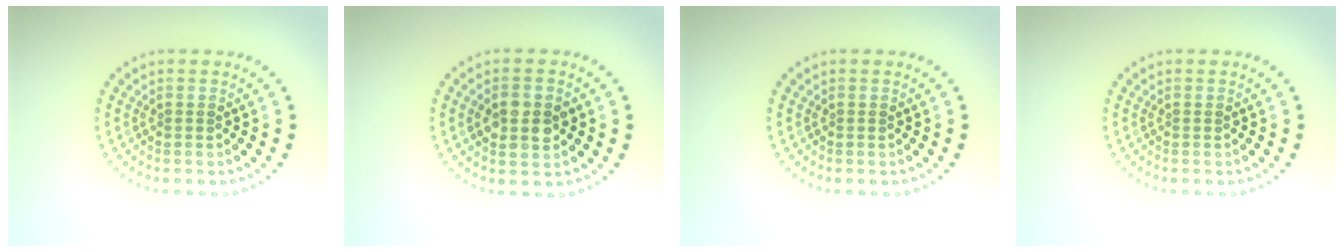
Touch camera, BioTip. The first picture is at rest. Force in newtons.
{"total": 3.8, "press": 3.8, "slide": 0.1}
{"total": 0.0}
{"total": 0.0}